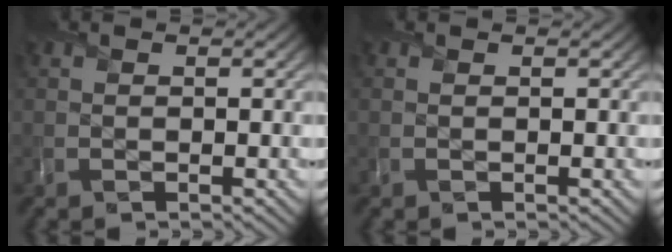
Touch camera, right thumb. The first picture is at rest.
{"total": 0.0}